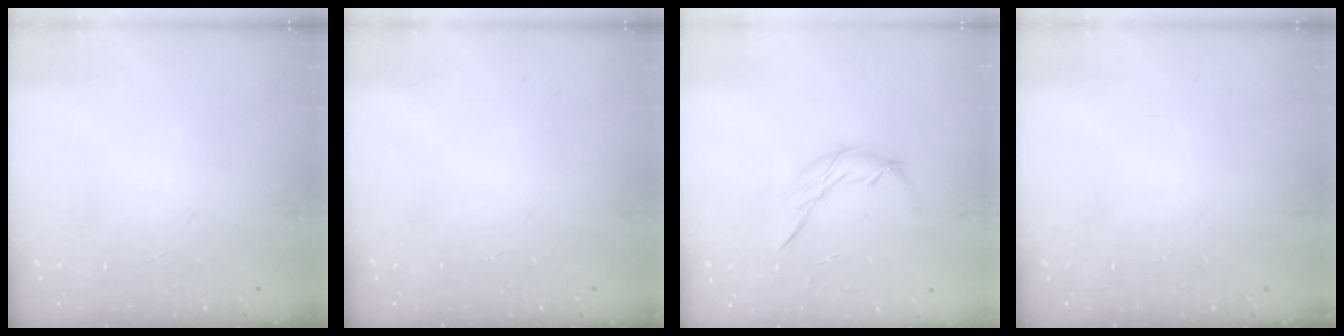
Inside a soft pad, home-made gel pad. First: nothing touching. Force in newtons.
{"total": 0.0}
{"total": 6.9, "press": 6.9, "slide": 0.4}
{"total": 0.0}